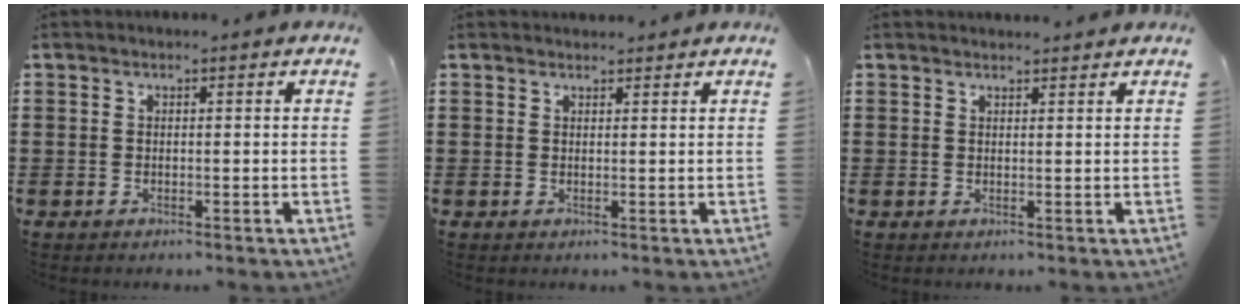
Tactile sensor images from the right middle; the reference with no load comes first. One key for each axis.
{"total": 1.1, "fx": 1.0, "fy": 0.2, "fz": 0.0, "tx": 0.006, "ty": -0.002, "tz": 0.018}
{"total": 1.2, "fx": 1.2, "fy": 0.1, "fz": 0.1, "tx": 0.003, "ty": -0.003, "tz": 0.020}